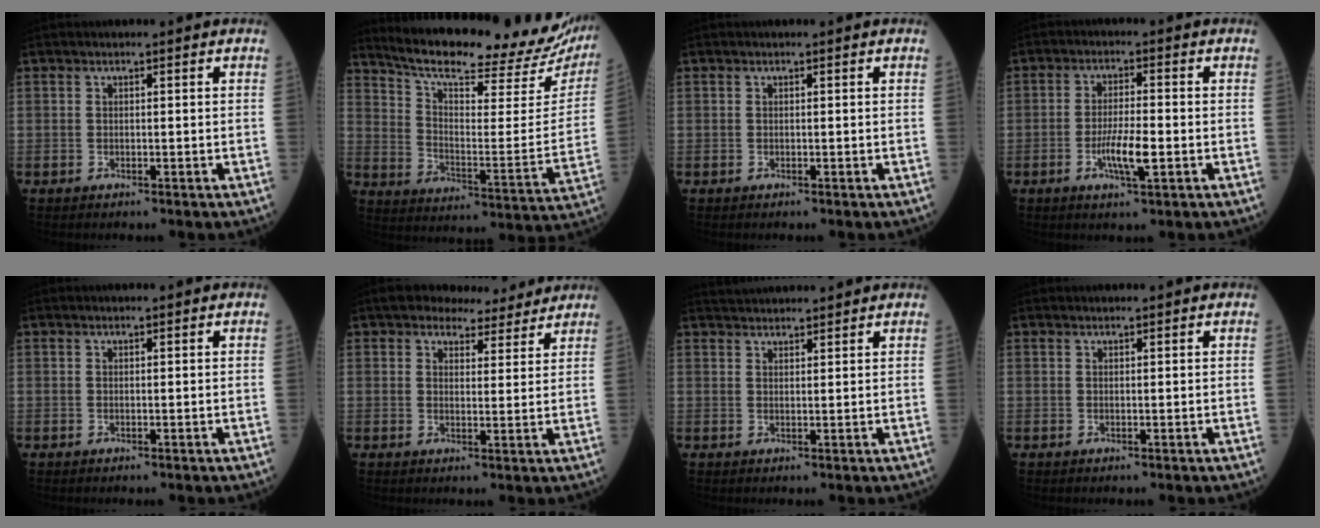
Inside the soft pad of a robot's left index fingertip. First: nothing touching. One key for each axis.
{"total": 27.0, "fx": 24.1, "fy": 4.6, "fz": 11.3, "tx": -0.178, "ty": -0.061, "tz": 0.316}
{"total": 0.0}
{"total": 5.2, "fx": -1.7, "fy": 0.7, "fz": 4.9, "tx": -0.091, "ty": -0.007, "tz": -0.031}
{"total": 0.5, "fx": 0.5, "fy": 0.0, "fz": 0.0, "tx": -0.003, "ty": 0.003, "tz": 0.008}
{"total": 7.5, "fx": 6.8, "fy": 2.6, "fz": 1.9, "tx": -0.012, "ty": 0.008, "tz": 0.082}
{"total": 6.6, "fx": 6.4, "fy": 0.5, "fz": 1.5, "tx": -0.021, "ty": 0.034, "tz": 0.094}
{"total": 1.5, "fx": 1.5, "fy": 0.1, "fz": 0.3, "tx": -0.002, "ty": 0.012, "tz": 0.022}